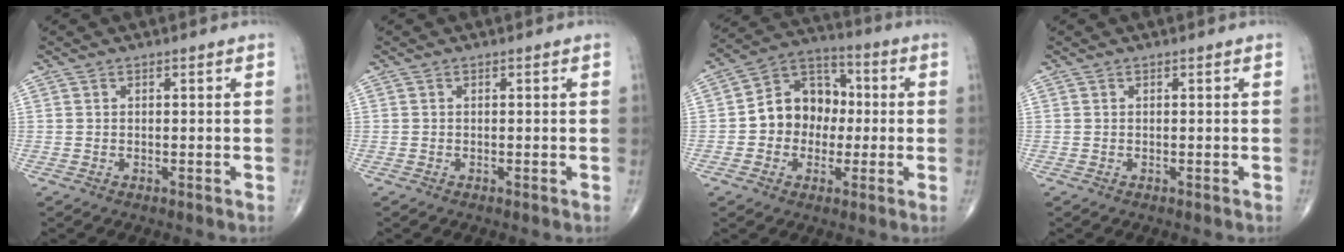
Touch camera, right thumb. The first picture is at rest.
{"total": 0.0}
{"total": 12.2, "force": [-0.6, 10.0, 6.9], "torque": [-0.067, 0.036, -0.020]}
{"total": 0.0}